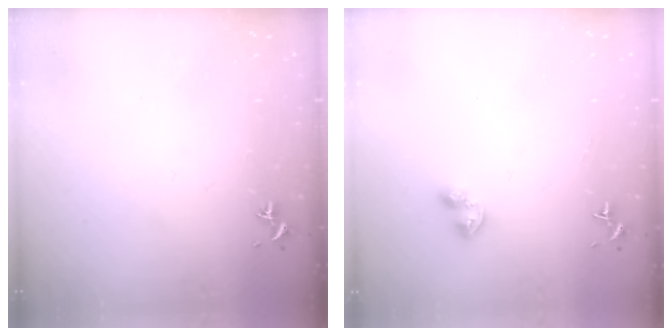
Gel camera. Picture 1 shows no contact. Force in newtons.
{"total": 5.7, "press": 5.6, "slide": 0.8}